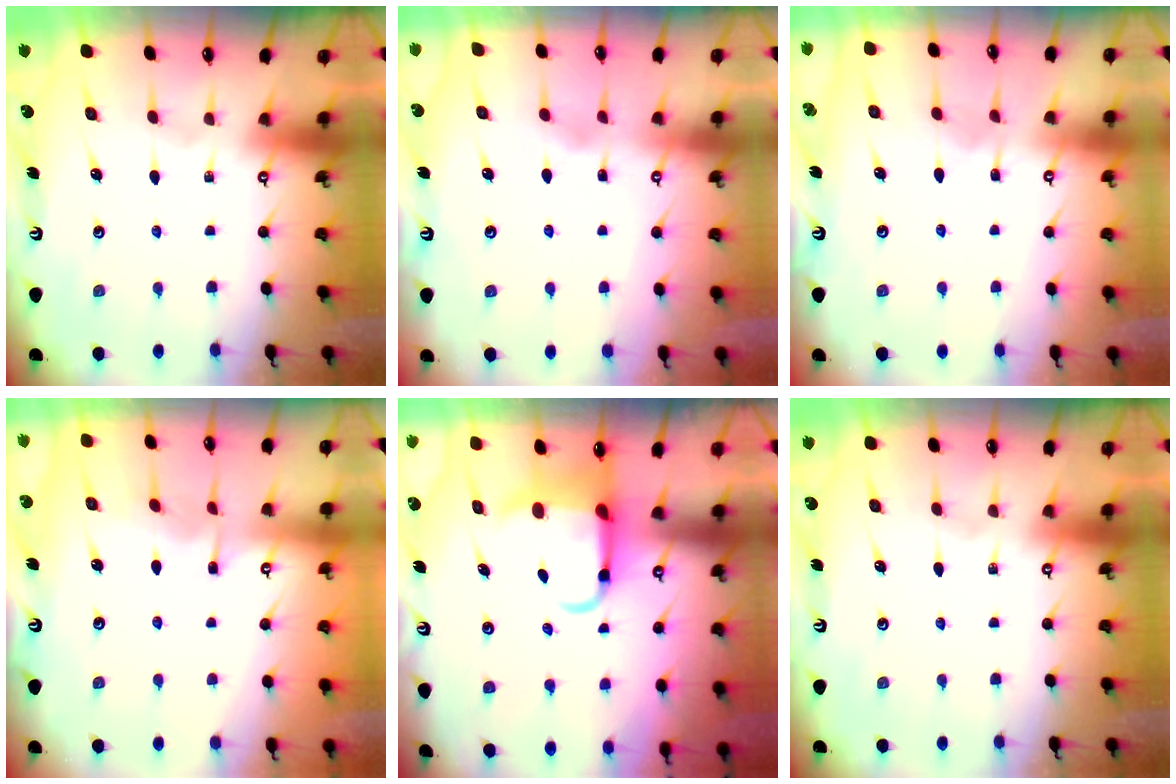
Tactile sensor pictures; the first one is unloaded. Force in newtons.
{"total": 2.2, "press": 2.2, "slide": 0.3}
{"total": 5.6, "press": 5.5, "slide": 0.5}
{"total": 3.4, "press": 3.4, "slide": 0.3}
{"total": 6.5, "press": 6.3, "slide": 1.4}
{"total": 0.0}